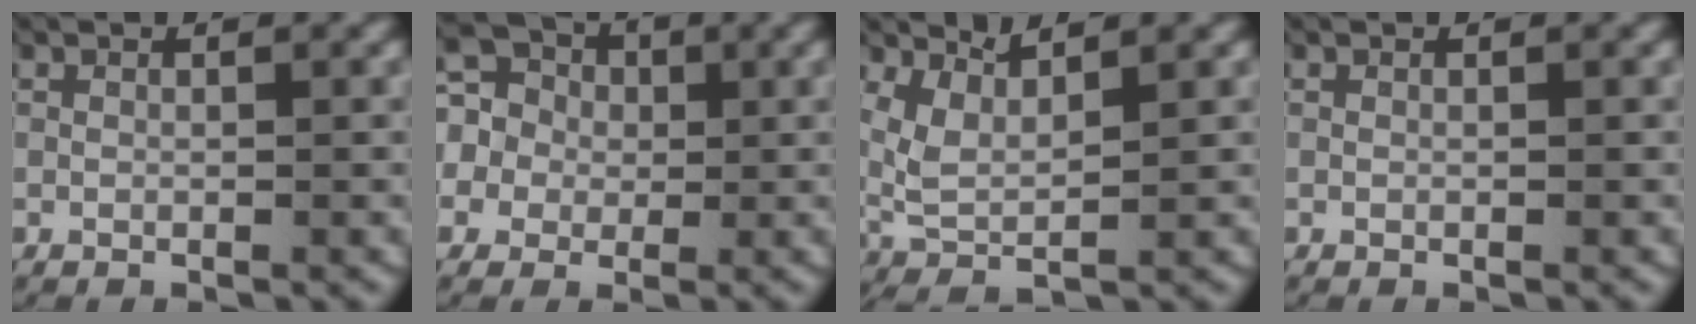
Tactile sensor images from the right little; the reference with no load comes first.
{"total": 9.1, "force": [0.2, 8.5, 3.2], "torque": [-0.103, -0.021, -0.005]}
{"total": 4.9, "force": [1.5, 3.6, 3.0], "torque": [-0.094, -0.014, 0.029]}
{"total": 0.0}